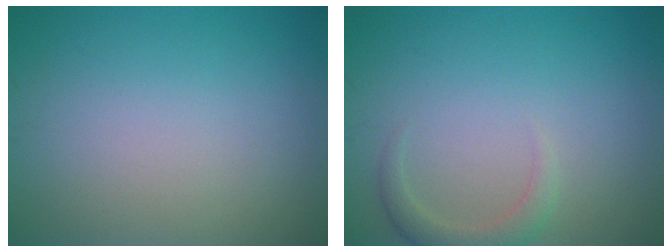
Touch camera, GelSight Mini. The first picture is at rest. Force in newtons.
{"total": 2.0, "press": 2.0, "slide": 0.3}